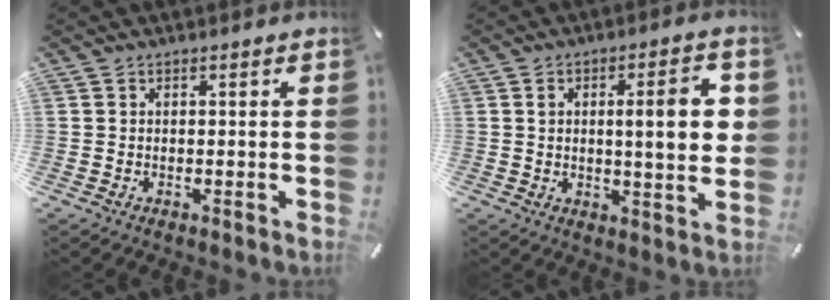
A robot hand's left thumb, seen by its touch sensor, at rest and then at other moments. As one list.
[{"total": 11.2, "force": [2.1, 2.9, 10.6], "torque": [-0.147, -0.008, 0.023]}]